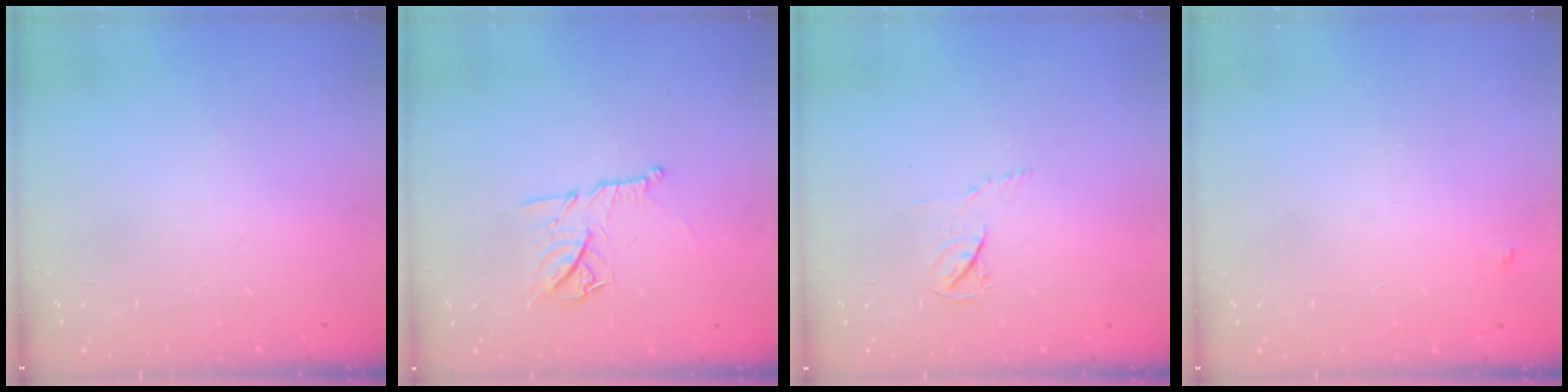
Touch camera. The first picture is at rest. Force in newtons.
{"total": 11.4, "press": 11.4, "slide": 0.6}
{"total": 4.4, "press": 4.4, "slide": 0.6}
{"total": 4.0, "press": 4.0, "slide": 0.2}